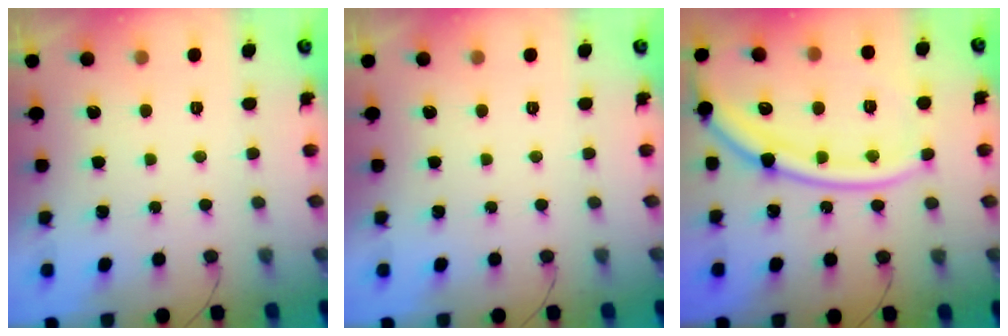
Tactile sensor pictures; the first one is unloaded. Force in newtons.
{"total": 0.0}
{"total": 19.2, "press": 19.2, "slide": 1.5}